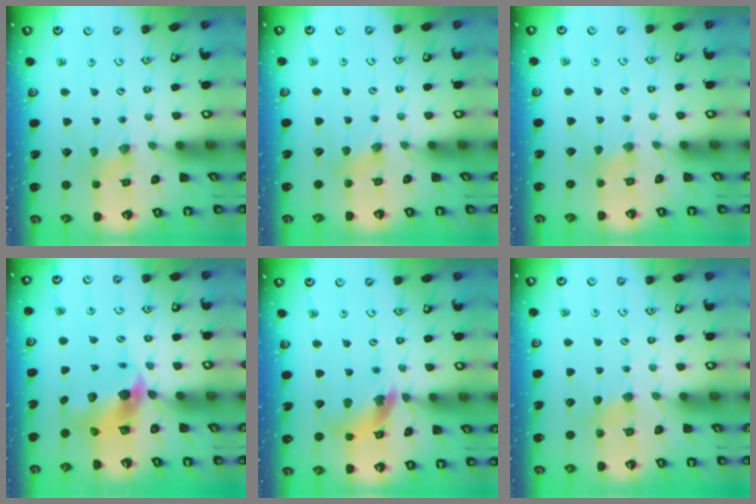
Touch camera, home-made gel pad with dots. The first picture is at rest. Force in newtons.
{"total": 2.8, "press": 2.7, "slide": 0.5}
{"total": 2.1, "press": 2.0, "slide": 0.4}
{"total": 7.8, "press": 7.6, "slide": 1.4}
{"total": 12.4, "press": 12.3, "slide": 1.3}
{"total": 4.0, "press": 3.9, "slide": 0.6}